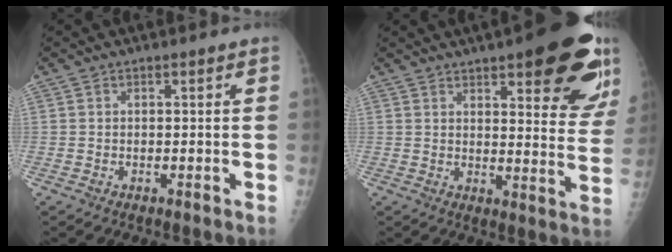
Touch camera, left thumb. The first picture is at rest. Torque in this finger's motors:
{"motor_torque": [1.49, 1.39, 0.78, -0.96, 0.13]}